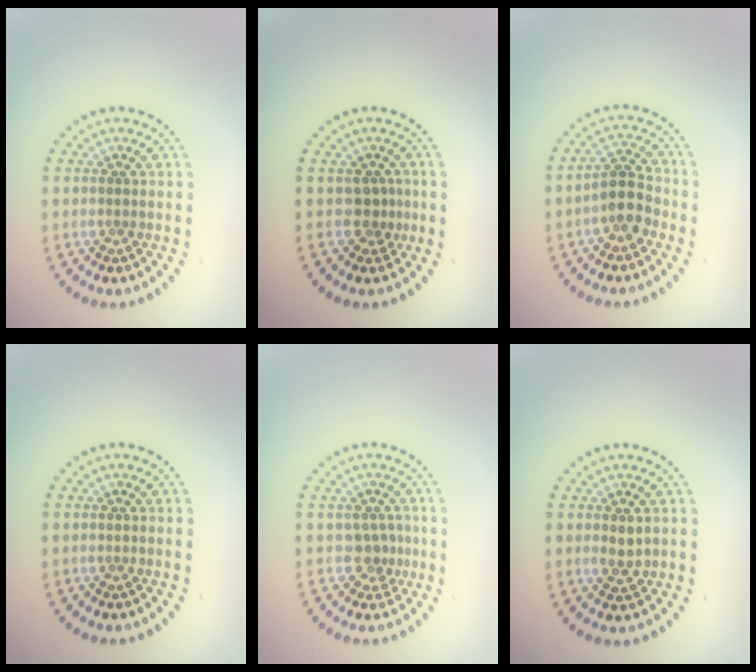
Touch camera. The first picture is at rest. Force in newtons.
{"total": 1.7, "press": 1.3, "slide": 1.2}
{"total": 3.6, "press": 3.4, "slide": 1.4}
{"total": 0.0}
{"total": 1.7, "press": 1.4, "slide": 1.0}
{"total": 1.6, "press": 1.5, "slide": 0.4}